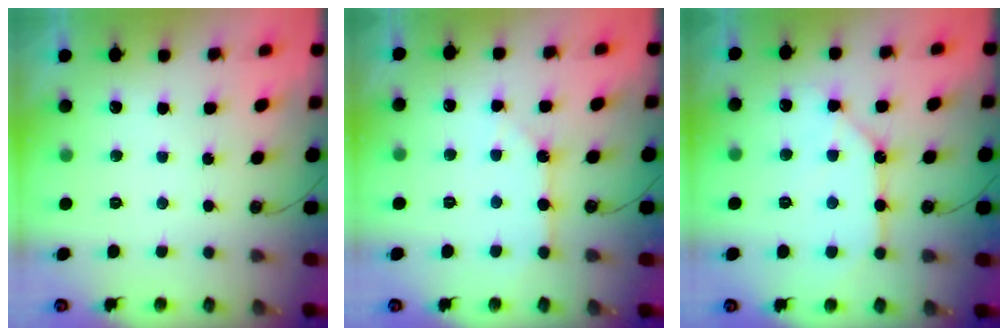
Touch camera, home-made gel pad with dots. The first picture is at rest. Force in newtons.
{"total": 2.9, "press": 2.9, "slide": 0.5}
{"total": 12.0, "press": 11.9, "slide": 1.3}